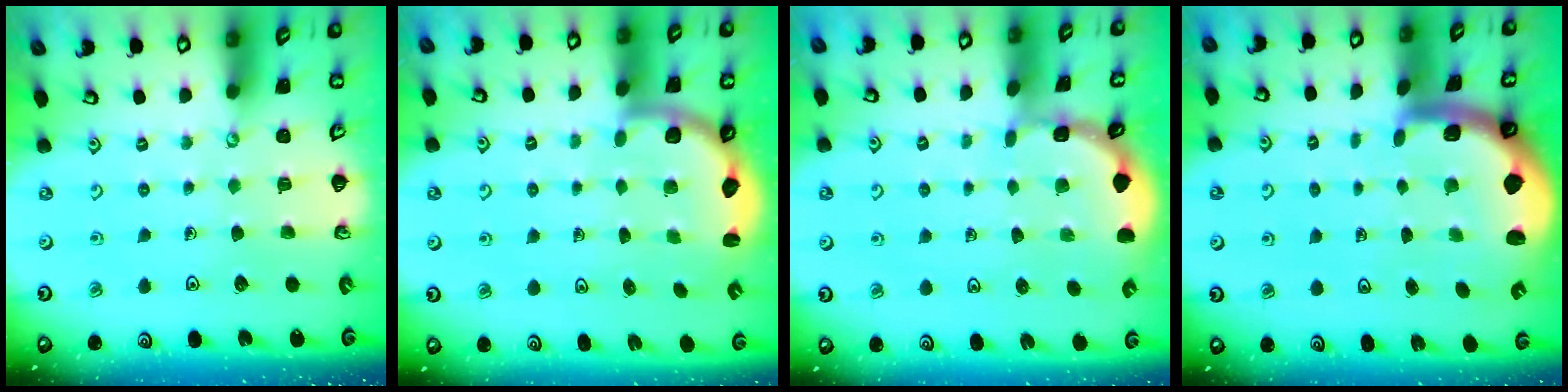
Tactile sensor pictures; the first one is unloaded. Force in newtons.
{"total": 3.5, "press": 2.8, "slide": 2.0}
{"total": 1.2, "press": 1.2, "slide": 0.1}
{"total": 2.6, "press": 2.6, "slide": 0.6}